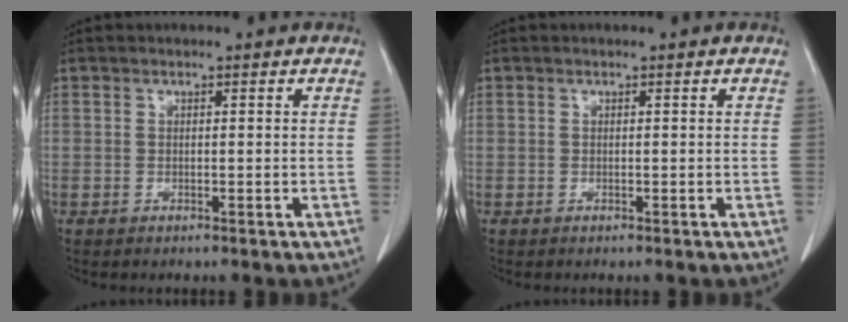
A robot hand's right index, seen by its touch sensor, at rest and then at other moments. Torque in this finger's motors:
{"motor_torque": [-0.05, 0.05, 0.00, 0.00]}